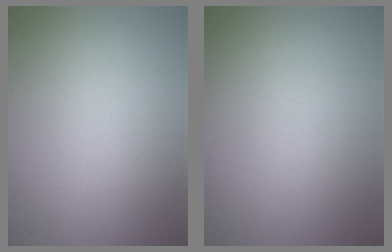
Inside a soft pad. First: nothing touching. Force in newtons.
{"total": 0.0}